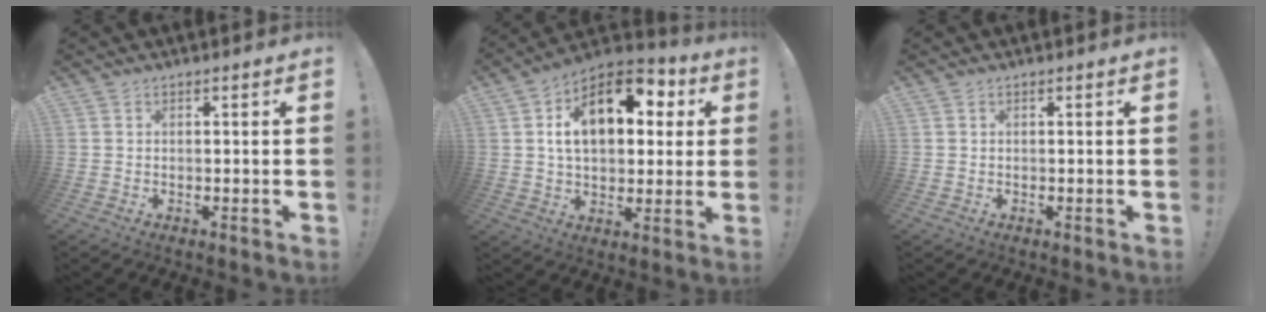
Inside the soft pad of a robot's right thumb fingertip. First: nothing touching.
{"total": 18.1, "force": [5.4, 11.1, 13.2], "torque": [-0.198, -0.010, 0.092]}
{"total": 0.0}